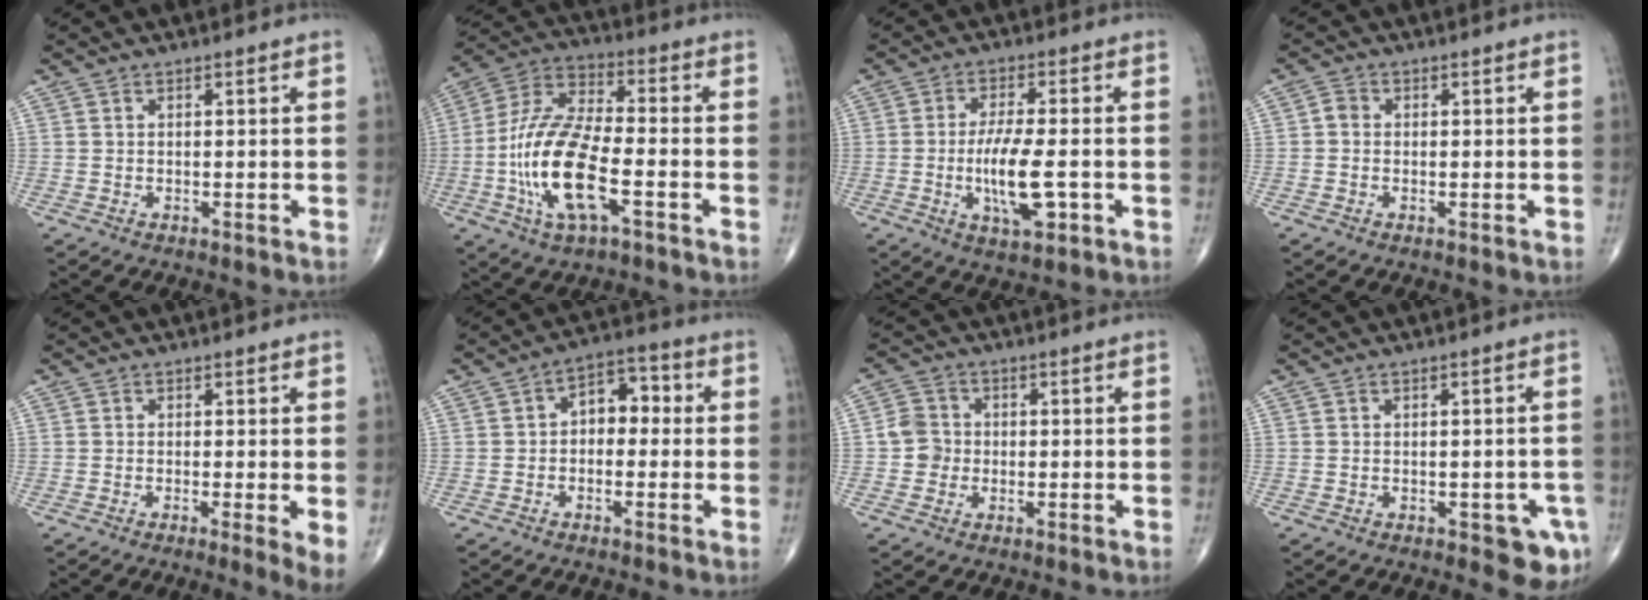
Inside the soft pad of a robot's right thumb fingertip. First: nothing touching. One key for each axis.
{"total": 17.5, "fx": -4.9, "fy": 6.7, "fz": 15.4, "tx": -0.318, "ty": 0.026, "tz": -0.092}
{"total": 10.1, "fx": -2.1, "fy": 3.0, "fz": 9.4, "tx": -0.185, "ty": 0.000, "tz": -0.037}
{"total": 1.7, "fx": -0.1, "fy": 1.5, "fz": 0.9, "tx": -0.009, "ty": 0.004, "tz": -0.007}
{"total": 3.8, "fx": -0.6, "fy": 0.4, "fz": 3.7, "tx": -0.065, "ty": -0.015, "tz": -0.015}
{"total": 6.7, "fx": -0.1, "fy": 4.6, "fz": 4.9, "tx": -0.040, "ty": 0.028, "tz": -0.018}
{"total": 4.2, "fx": -0.6, "fy": 3.9, "fz": 1.3, "tx": -0.005, "ty": 0.009, "tz": -0.019}
{"total": 5.8, "fx": -2.3, "fy": 2.5, "fz": 4.6, "tx": -0.034, "ty": 0.003, "tz": -0.023}